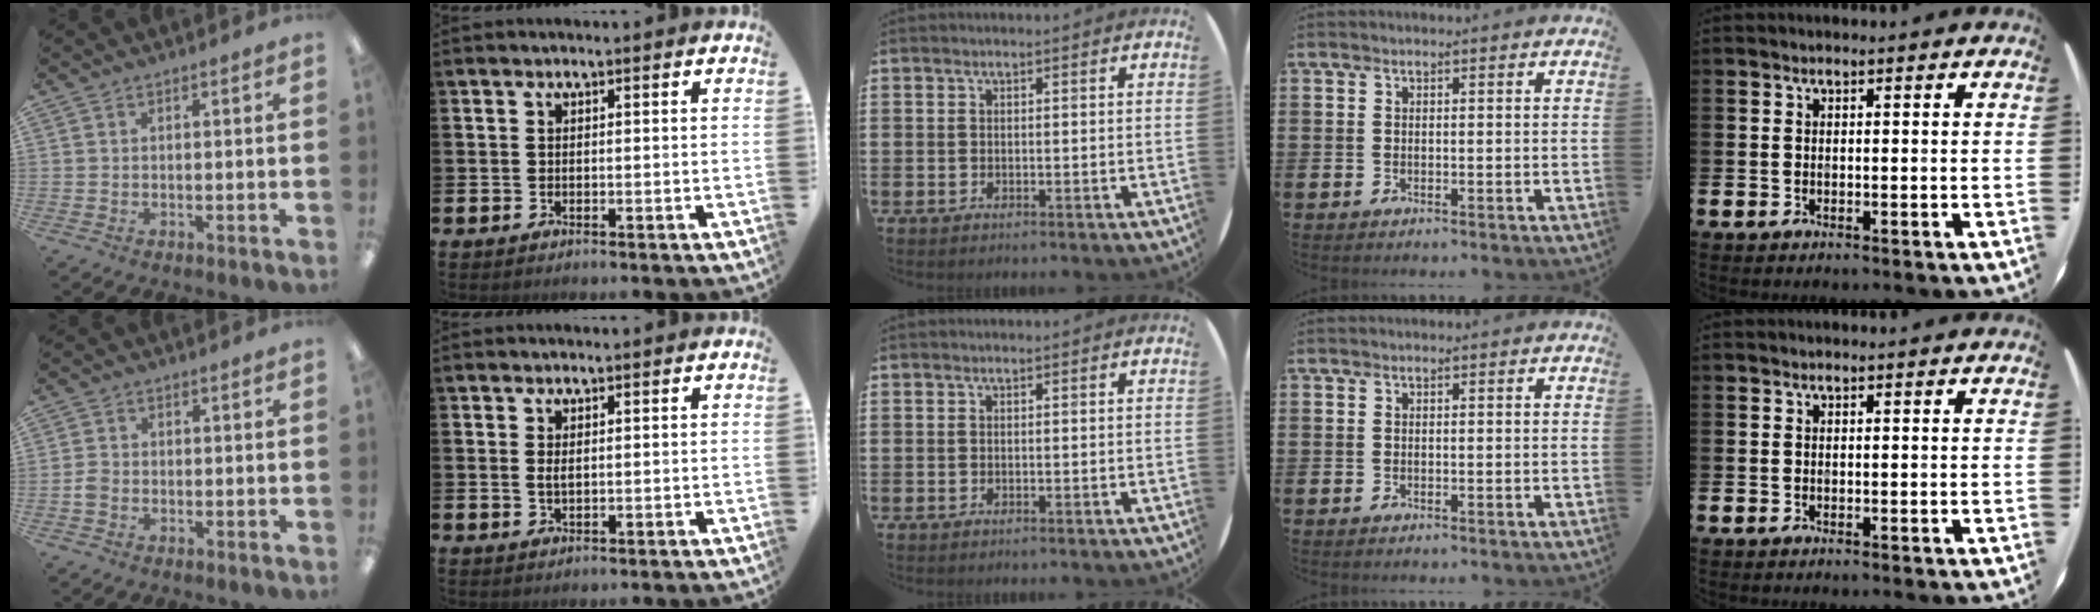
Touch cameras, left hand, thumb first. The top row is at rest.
{"thumb": {"total": 2.5, "force": [-1.0, 1.9, 1.4], "torque": [-0.022, 0.007, -0.017]}, "index": {"total": 1.1, "force": [0.5, 0.4, 0.8], "torque": [-0.005, -0.002, 0.006]}}